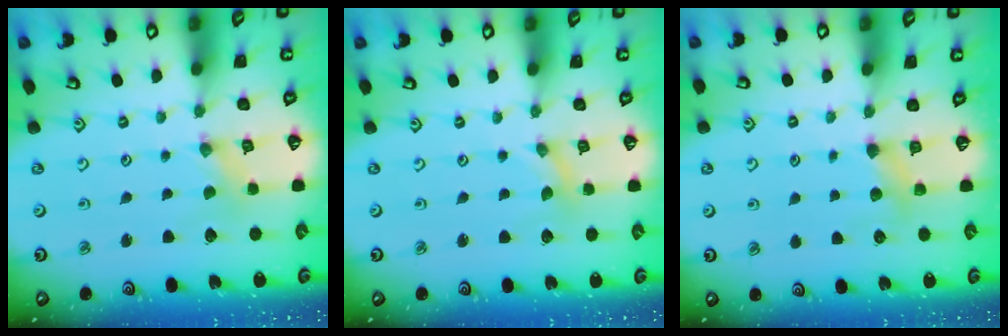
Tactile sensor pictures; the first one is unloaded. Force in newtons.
{"total": 0.0}
{"total": 5.0, "press": 5.0, "slide": 0.6}